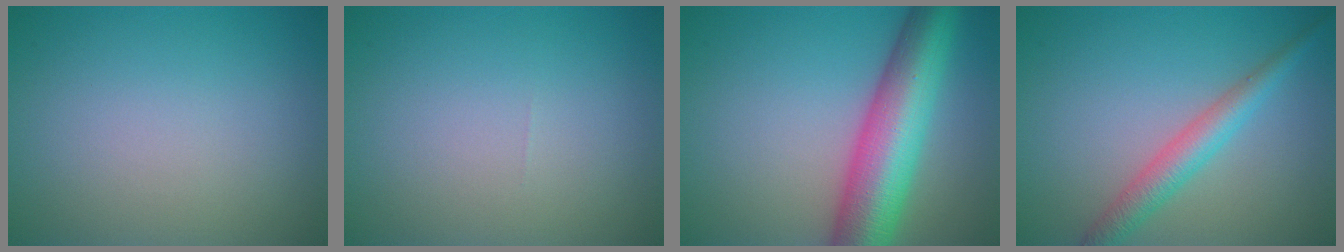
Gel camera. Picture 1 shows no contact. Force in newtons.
{"total": 0.0}
{"total": 9.9, "press": 9.9, "slide": 0.4}
{"total": 3.3, "press": 3.3, "slide": 0.1}